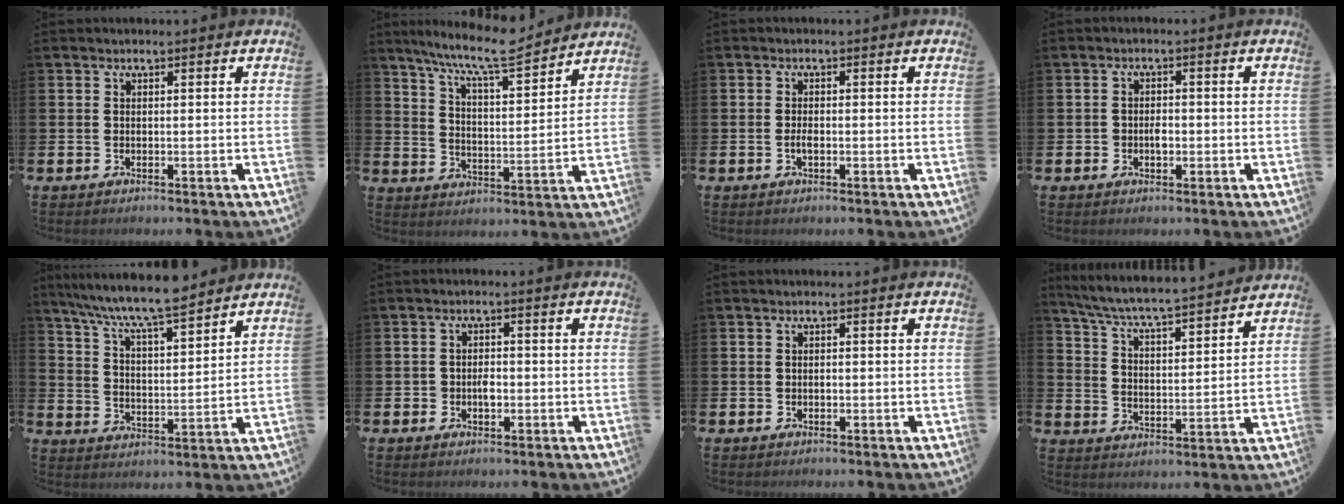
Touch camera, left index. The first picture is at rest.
{"total": 9.3, "force": [8.5, 0.7, 3.8], "torque": [-0.096, -0.046, 0.148]}
{"total": 1.4, "force": [-0.4, 0.6, 1.2], "torque": [-0.014, -0.003, -0.010]}
{"total": 1.8, "force": [-0.4, 1.3, 1.2], "torque": [0.002, -0.004, -0.015]}
{"total": 8.5, "force": [8.0, 0.4, 2.8], "torque": [-0.085, -0.046, 0.143]}
{"total": 2.1, "force": [-0.5, 1.6, 1.3], "torque": [-0.002, -0.005, -0.017]}
{"total": 0.6, "force": [-0.1, 0.5, 0.3], "torque": [0.002, 0.001, -0.005]}
{"total": 6.4, "force": [6.2, 0.0, 1.9], "torque": [-0.064, -0.053, 0.103]}